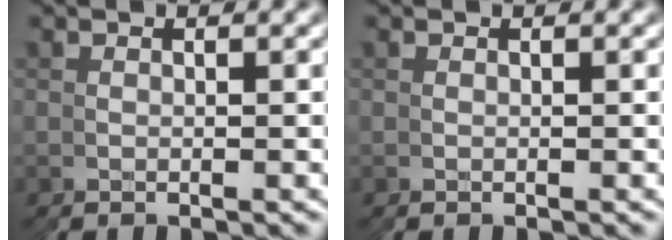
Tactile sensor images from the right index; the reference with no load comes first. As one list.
[{"total": 0.0}]